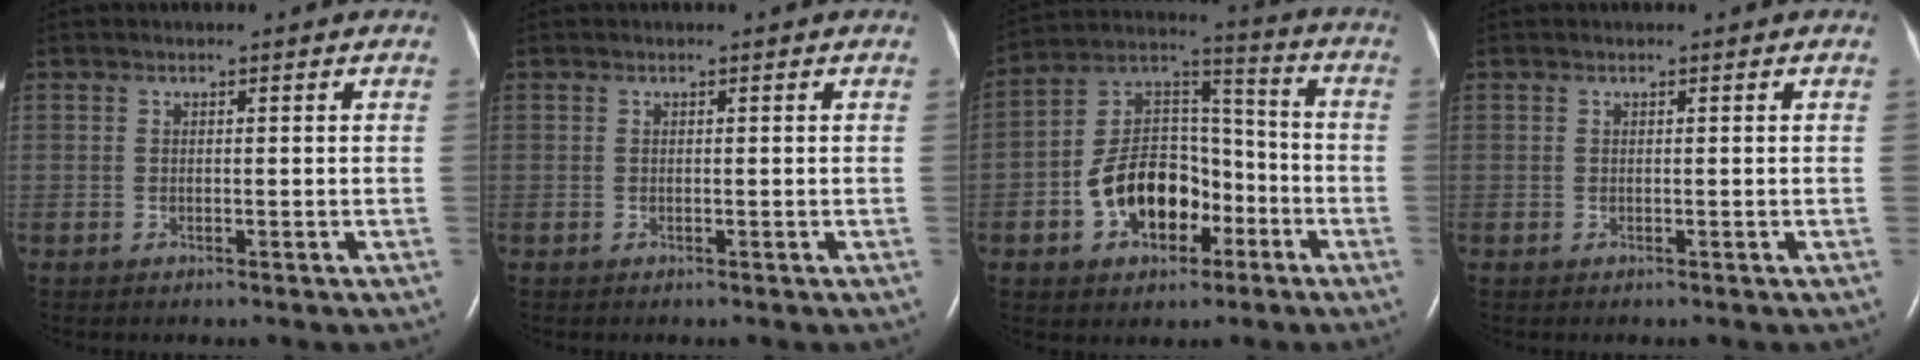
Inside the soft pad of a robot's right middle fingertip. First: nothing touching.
{"total": 0.0}
{"total": 13.5, "force": [-5.0, 8.4, 9.3], "torque": [-0.191, 0.036, -0.080]}
{"total": 0.0}